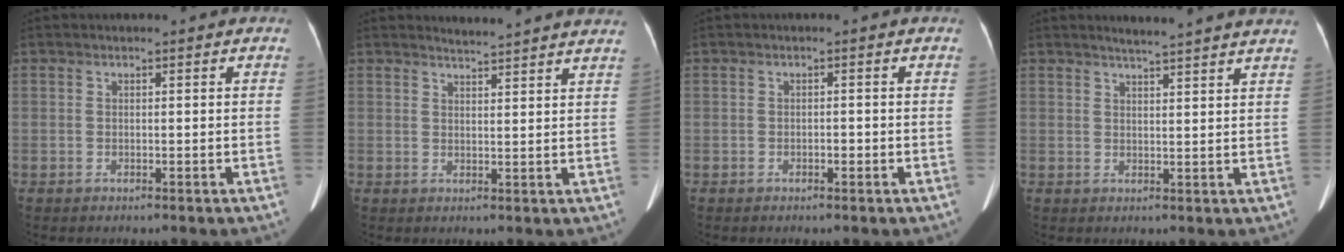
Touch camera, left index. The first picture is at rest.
{"total": 8.4, "force": [8.2, -0.5, 1.8], "torque": [-0.026, -0.005, 0.084]}
{"total": 0.9, "force": [-0.5, 0.4, 0.7], "torque": [-0.009, 0.001, -0.007]}
{"total": 9.2, "force": [8.4, -0.5, 3.6], "torque": [-0.051, 0.008, 0.091]}